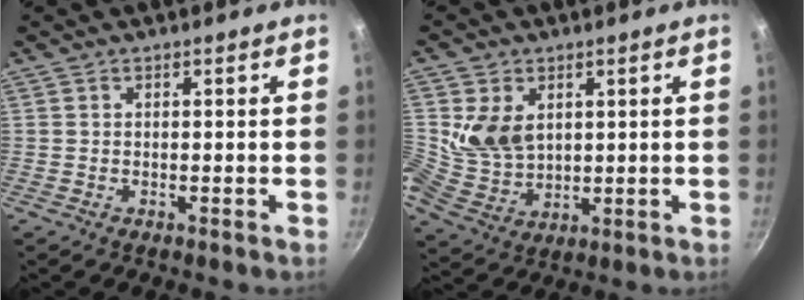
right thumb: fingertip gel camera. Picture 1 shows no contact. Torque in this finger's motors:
{"motor_torque": [0.75, 0.75, 1.49, -0.11, 0.46]}